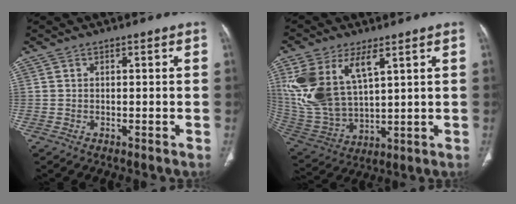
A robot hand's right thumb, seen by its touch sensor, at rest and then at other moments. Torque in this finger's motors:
{"motor_torque": [0.35, 4.05, 1.27, 1.50, 0.25]}